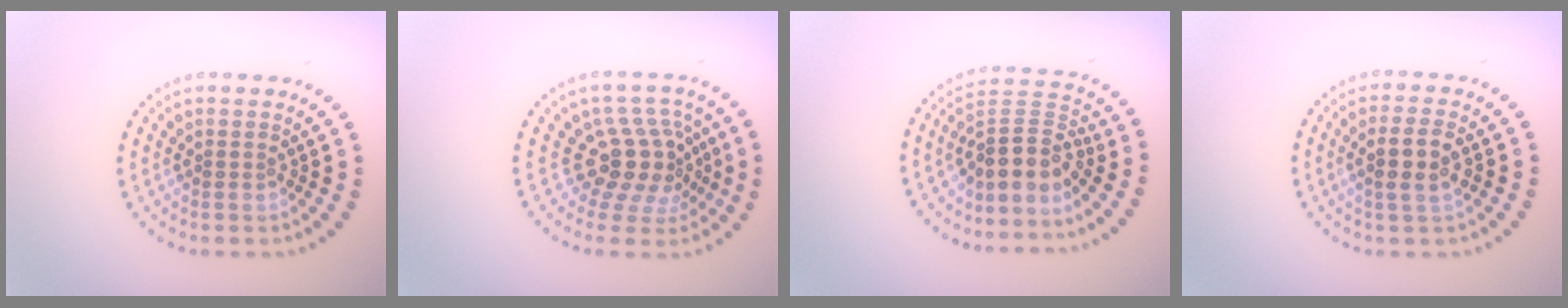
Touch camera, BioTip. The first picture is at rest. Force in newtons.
{"total": 4.5, "press": 3.4, "slide": 2.9}
{"total": 3.9, "press": 3.0, "slide": 2.5}
{"total": 2.8, "press": 2.7, "slide": 0.9}